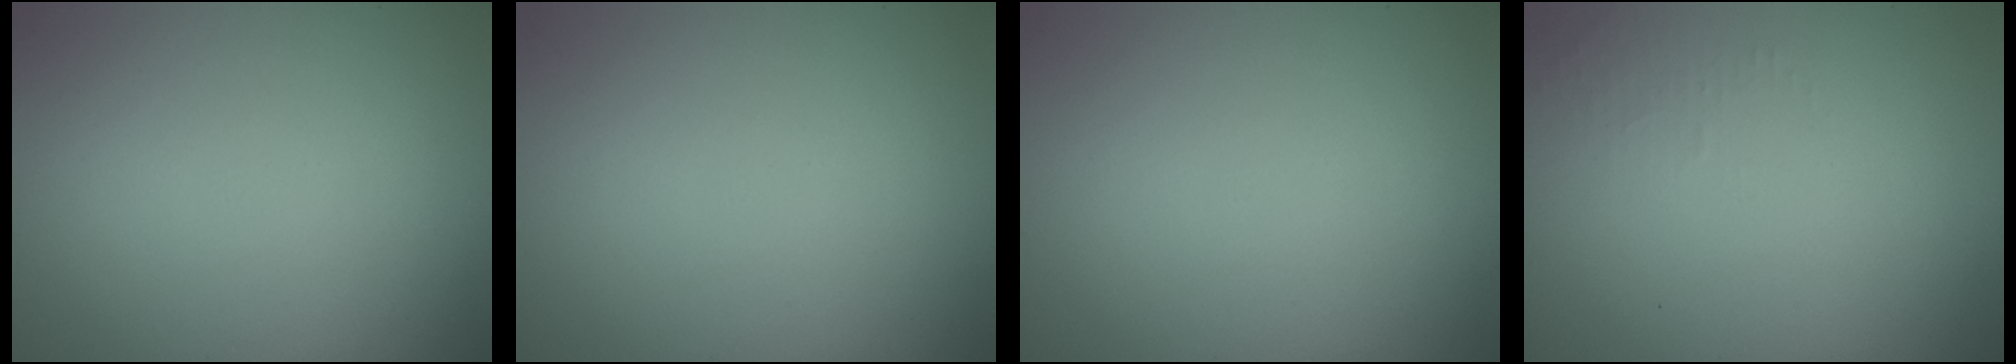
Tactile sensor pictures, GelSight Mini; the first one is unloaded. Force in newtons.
{"total": 0.0}
{"total": 0.0}
{"total": 1.0, "press": 0.9, "slide": 0.3}